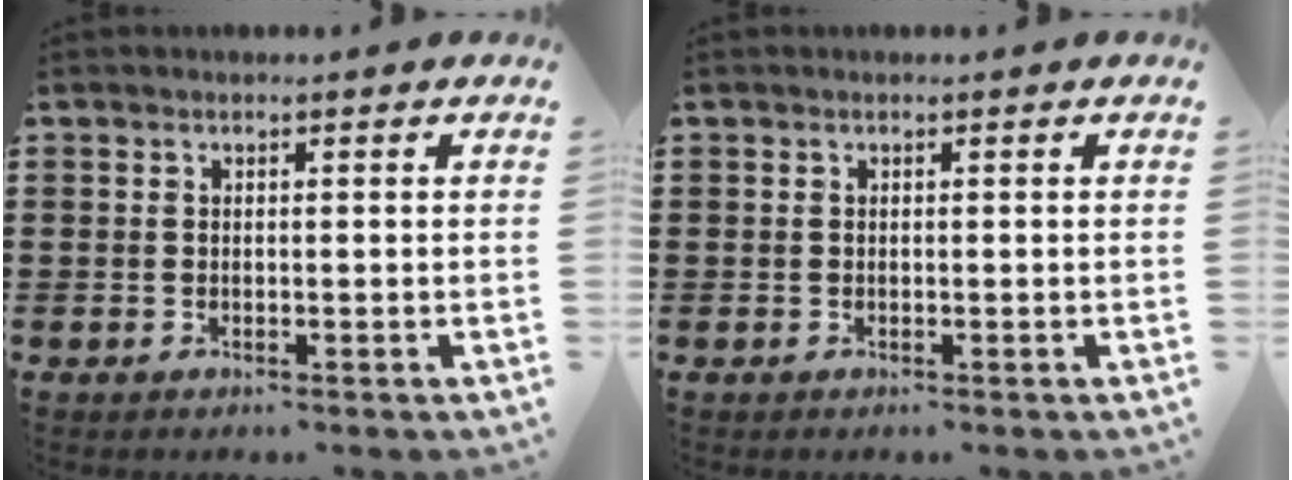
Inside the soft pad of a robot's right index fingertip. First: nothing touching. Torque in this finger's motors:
{"motor_torque": [0.00, 0.00, 0.00, 0.00]}